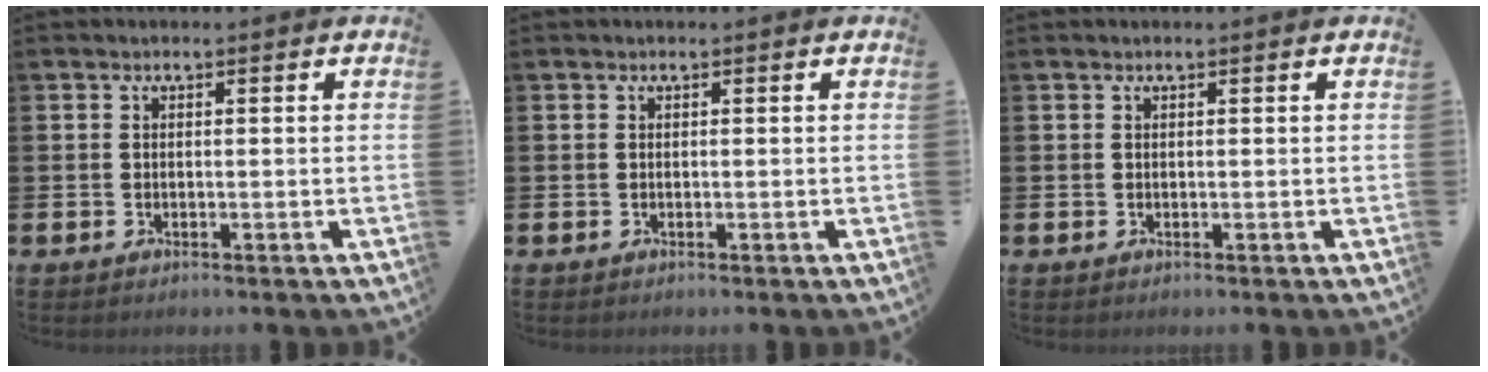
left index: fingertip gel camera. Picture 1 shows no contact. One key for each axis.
{"total": 0.0}
{"total": 0.0}